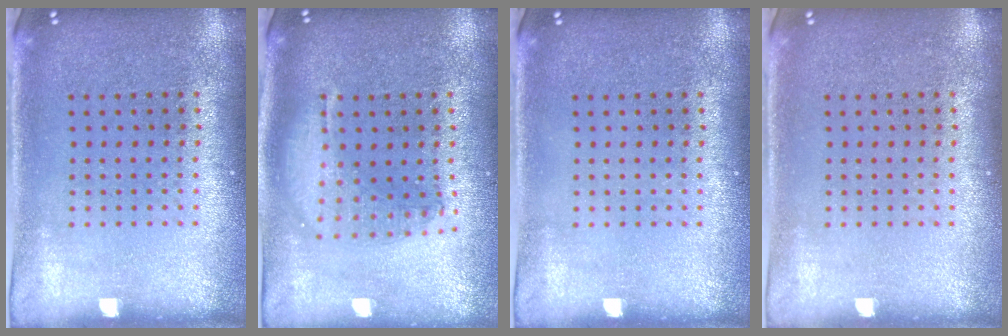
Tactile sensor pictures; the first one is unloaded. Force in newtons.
{"total": 1.6, "press": 1.4, "slide": 0.7}
{"total": 0.0}
{"total": 0.0}